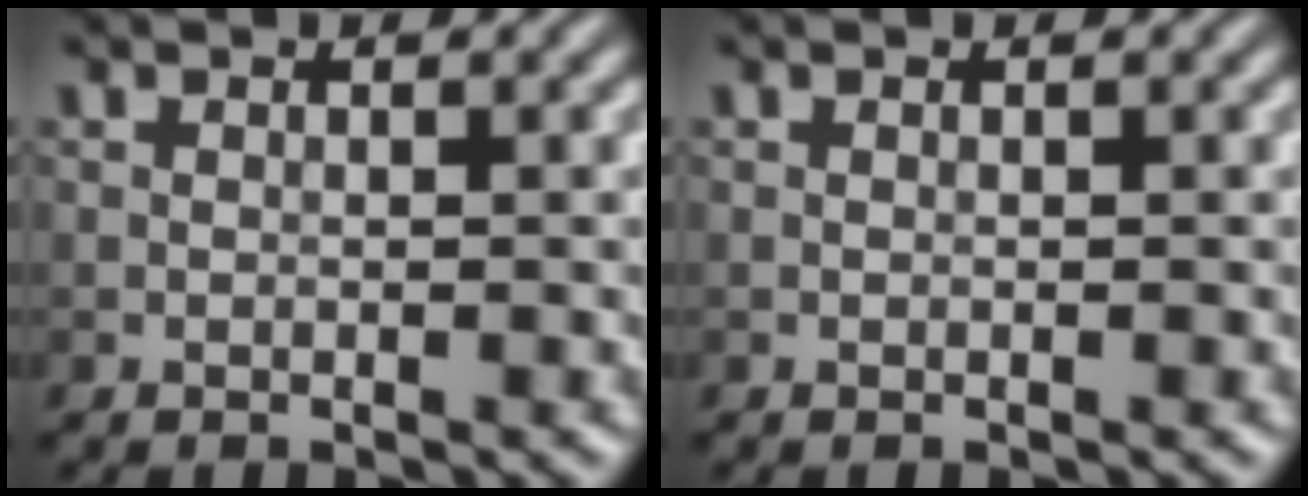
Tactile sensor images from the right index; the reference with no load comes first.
{"total": 0.0}